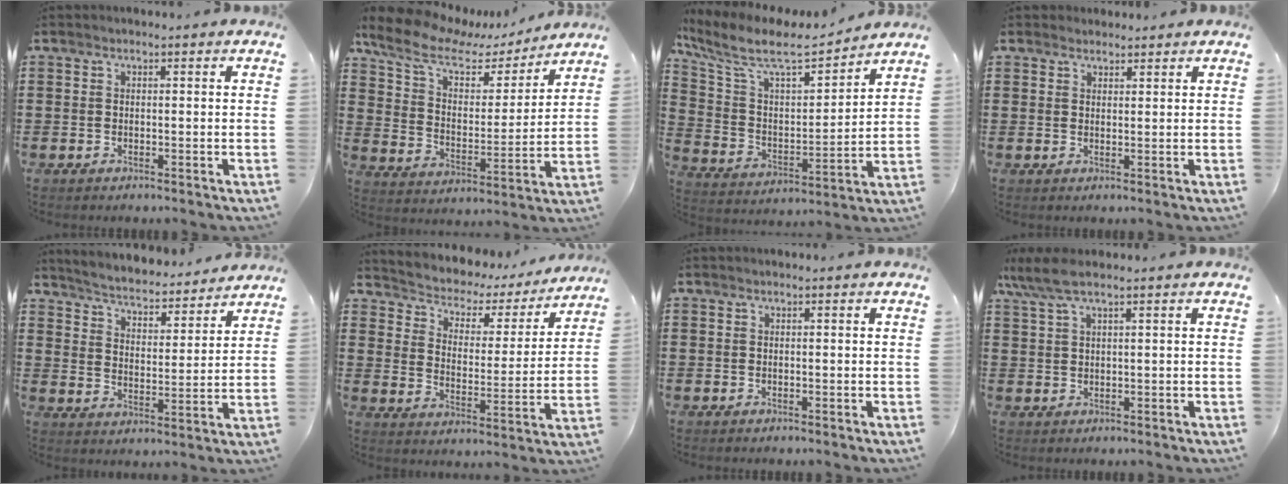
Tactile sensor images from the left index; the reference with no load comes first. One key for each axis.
{"total": 9.3, "fx": 6.6, "fy": 4.0, "fz": 5.2, "tx": -0.129, "ty": -0.027, "tz": 0.115}
{"total": 9.2, "fx": 7.5, "fy": 2.4, "fz": 4.7, "tx": -0.127, "ty": -0.045, "tz": 0.124}
{"total": 1.7, "fx": 1.6, "fy": 0.6, "fz": 0.0, "tx": -0.005, "ty": 0.003, "tz": 0.032}
{"total": 3.7, "fx": 3.7, "fy": -0.2, "fz": 0.5, "tx": -0.032, "ty": -0.037, "tz": 0.055}
{"total": 3.3, "fx": 2.8, "fy": 1.6, "fz": 0.5, "tx": -0.034, "ty": -0.027, "tz": 0.037}
{"total": 0.0}
{"total": 4.1, "fx": 2.3, "fy": 0.7, "fz": 3.3, "tx": -0.077, "ty": 0.002, "tz": 0.040}